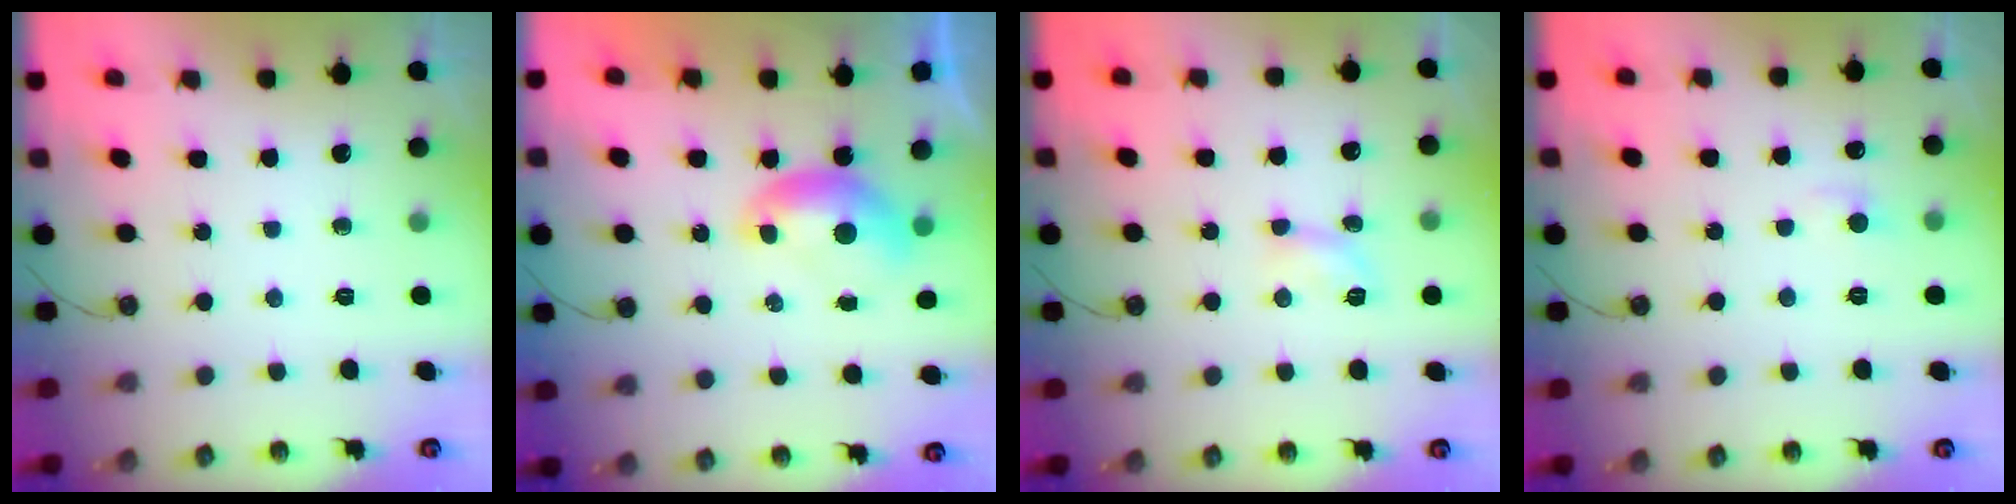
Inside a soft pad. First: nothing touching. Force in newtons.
{"total": 0.0}
{"total": 2.9, "press": 2.9, "slide": 0.5}
{"total": 0.8, "press": 0.0, "slide": 0.8}